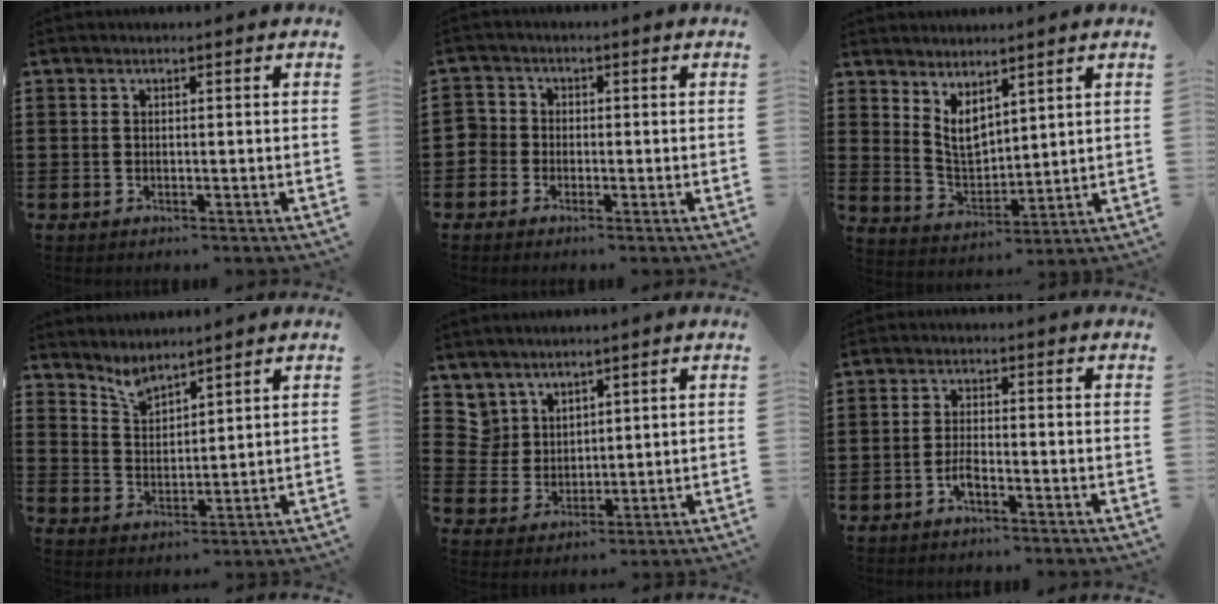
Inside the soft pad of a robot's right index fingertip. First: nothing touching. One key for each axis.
{"total": 2.6, "fx": -1.3, "fy": 2.2, "fz": 0.2, "tx": -0.024, "ty": 0.002, "tz": -0.033}
{"total": 4.8, "fx": 3.4, "fy": 2.5, "fz": 2.3, "tx": -0.059, "ty": -0.006, "tz": 0.065}
{"total": 3.7, "fx": 3.5, "fy": 0.9, "fz": 0.8, "tx": -0.028, "ty": -0.008, "tz": 0.065}
{"total": 5.0, "fx": 3.8, "fy": 3.2, "fz": 0.0, "tx": -0.024, "ty": -0.001, "tz": 0.074}
{"total": 2.6, "fx": -1.6, "fy": 0.6, "fz": 1.9, "tx": -0.043, "ty": 0.000, "tz": -0.032}